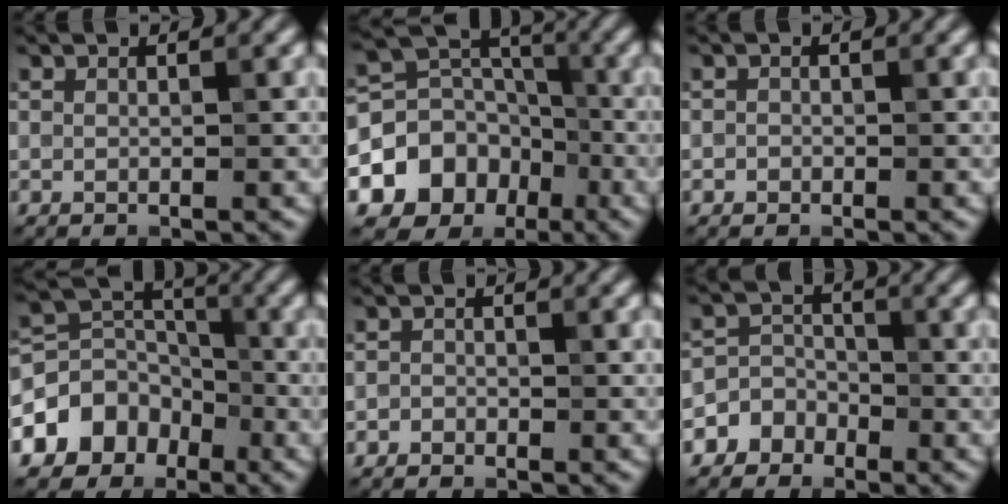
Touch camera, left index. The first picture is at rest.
{"total": 8.2, "force": [-3.2, 6.7, 3.4], "torque": [-0.059, 0.004, -0.069]}
{"total": 0.6, "force": [-0.3, 0.5, 0.1], "torque": [0.002, -0.004, -0.006]}
{"total": 6.7, "force": [-3.3, 5.2, 2.5], "torque": [-0.033, 0.021, -0.078]}
{"total": 0.8, "force": [-0.5, 0.6, 0.0], "torque": [0.003, -0.001, -0.009]}
{"total": 4.3, "force": [-2.5, 3.6, 0.4], "torque": [0.031, 0.002, -0.061]}